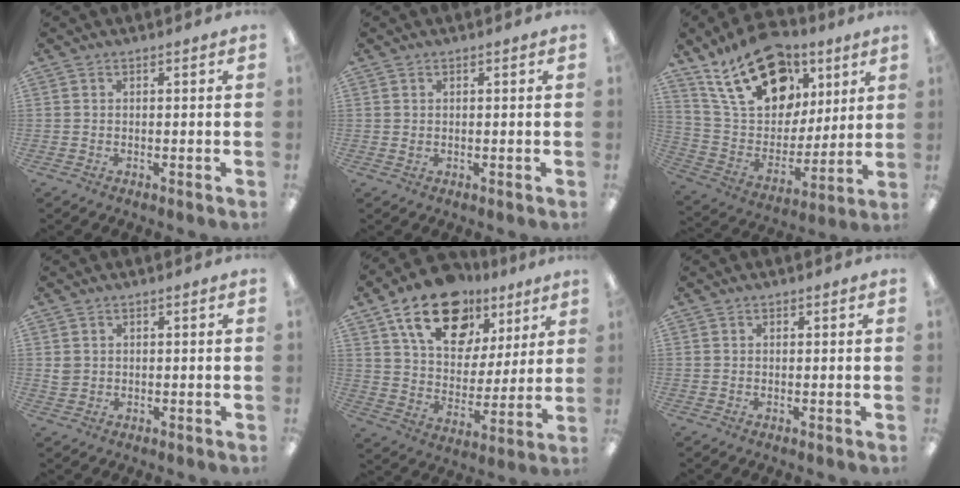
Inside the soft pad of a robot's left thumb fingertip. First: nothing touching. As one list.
[{"total": 0.7, "force": [0.3, 0.6, 0.3], "torque": [0.002, 0.000, 0.004]}, {"total": 22.8, "force": [13.0, 14.1, 12.3], "torque": [-0.204, -0.057, 0.237]}, {"total": 2.1, "force": [0.5, 1.9, 0.6], "torque": [-0.013, 0.004, 0.009]}, {"total": 20.2, "force": [12.4, 12.1, 10.5], "torque": [-0.172, -0.055, 0.220]}, {"total": 0.6, "force": [0.3, 0.5, 0.0], "torque": [0.008, 0.001, 0.003]}]